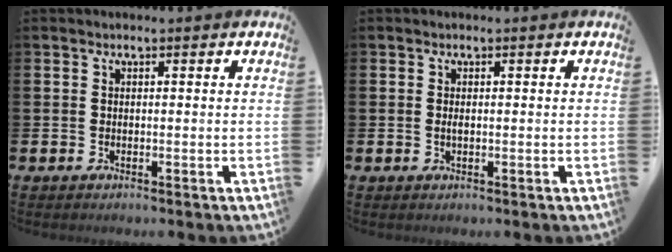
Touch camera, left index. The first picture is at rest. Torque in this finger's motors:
{"motor_torque": [0.10, 0.00, 0.00, 0.04]}